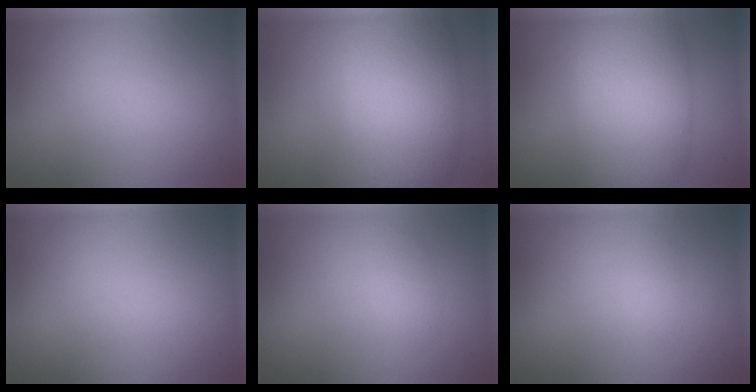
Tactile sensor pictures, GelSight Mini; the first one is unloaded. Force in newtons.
{"total": 8.3, "press": 8.3, "slide": 0.2}
{"total": 8.6, "press": 8.6, "slide": 0.3}
{"total": 0.0}
{"total": 1.1, "press": 1.1, "slide": 0.0}
{"total": 0.7, "press": 0.7, "slide": 0.0}